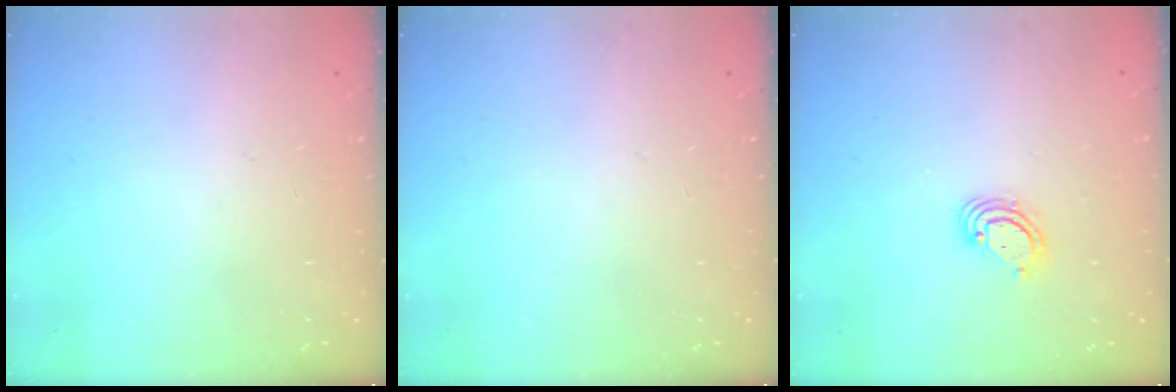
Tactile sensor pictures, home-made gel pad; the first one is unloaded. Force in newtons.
{"total": 0.0}
{"total": 4.1, "press": 4.1, "slide": 0.3}